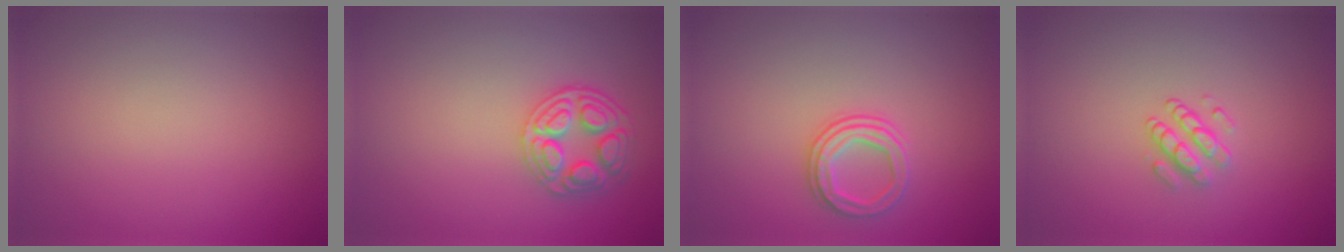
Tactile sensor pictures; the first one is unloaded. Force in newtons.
{"total": 3.8, "press": 3.5, "slide": 1.6}
{"total": 2.5, "press": 2.3, "slide": 1.0}
{"total": 1.8, "press": 1.3, "slide": 1.2}